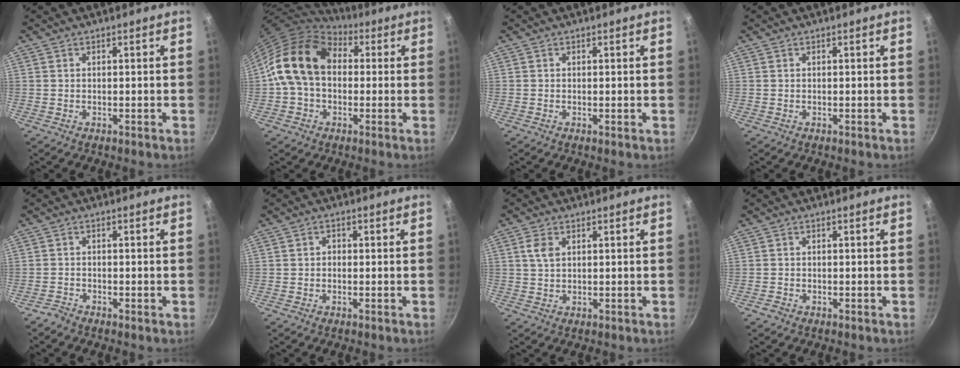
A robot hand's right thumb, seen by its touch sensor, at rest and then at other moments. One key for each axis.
{"total": 14.9, "fx": 1.8, "fy": 10.9, "fz": 10.0, "tx": -0.149, "ty": 0.026, "tz": 0.015}
{"total": 0.0}
{"total": 0.0}
{"total": 1.4, "fx": -1.4, "fy": 0.4, "fz": 0.2, "tx": -0.011, "ty": 0.008, "tz": -0.032}
{"total": 1.4, "fx": -0.1, "fy": 1.1, "fz": 0.7, "tx": -0.011, "ty": 0.006, "tz": -0.005}
{"total": 3.2, "fx": 1.0, "fy": 2.0, "fz": 2.3, "tx": -0.042, "ty": 0.000, "tz": 0.019}
{"total": 1.1, "fx": -0.8, "fy": 0.7, "fz": 0.3, "tx": -0.008, "ty": 0.006, "tz": -0.015}